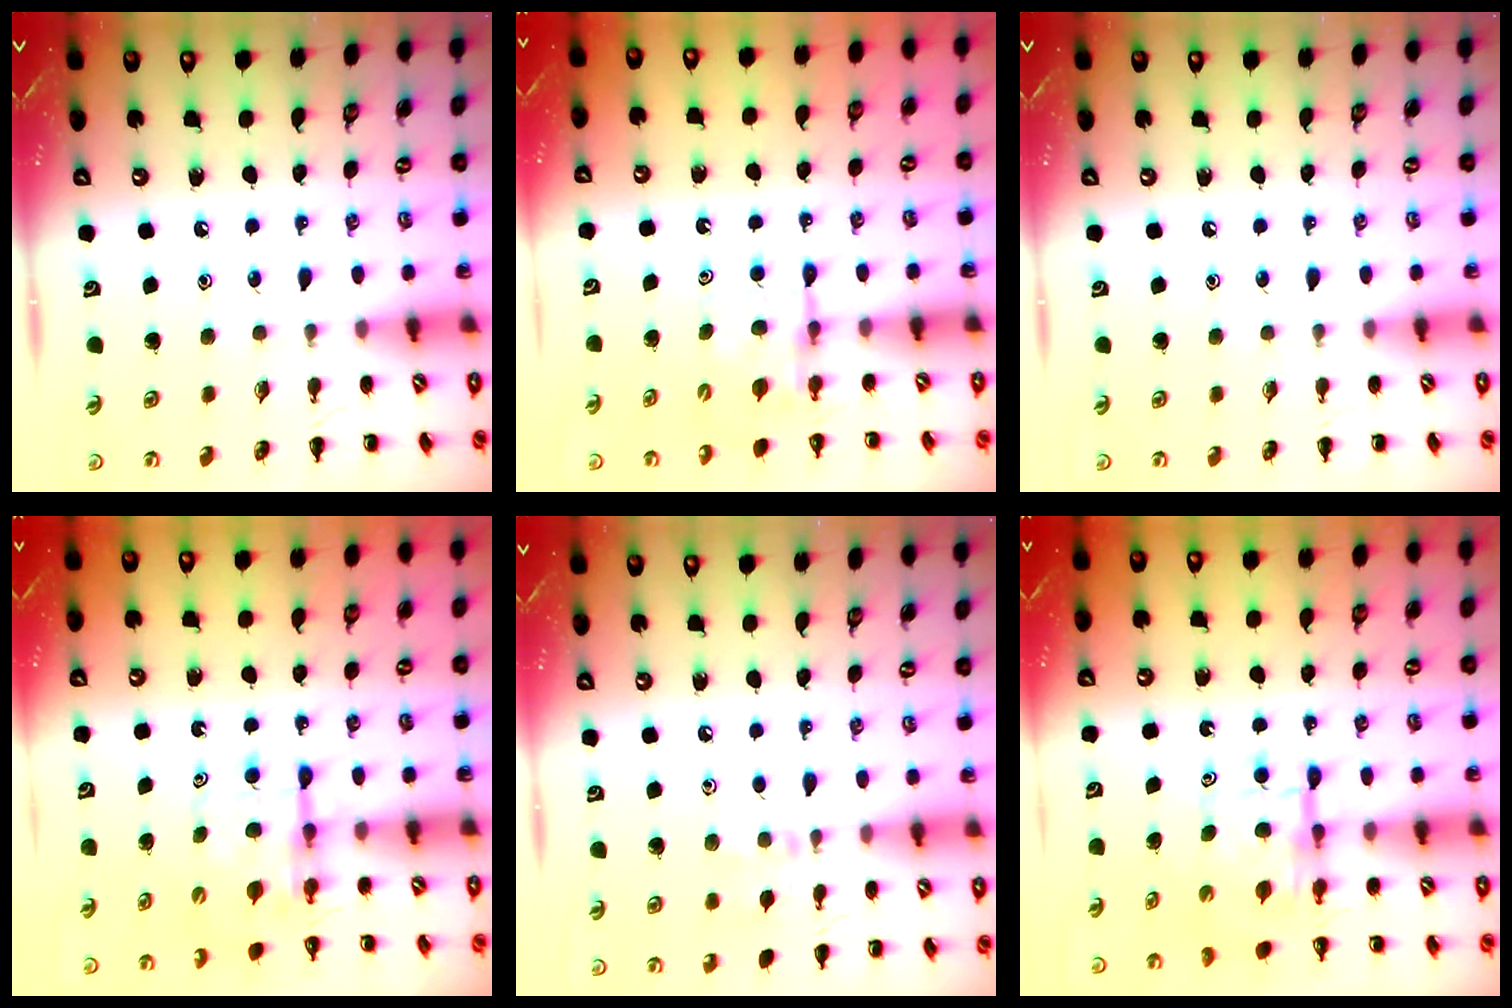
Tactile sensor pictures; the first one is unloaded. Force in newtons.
{"total": 5.3, "press": 5.3, "slide": 0.3}
{"total": 0.0}
{"total": 5.4, "press": 5.4, "slide": 0.0}
{"total": 6.4, "press": 6.1, "slide": 2.1}
{"total": 4.8, "press": 4.8, "slide": 0.4}